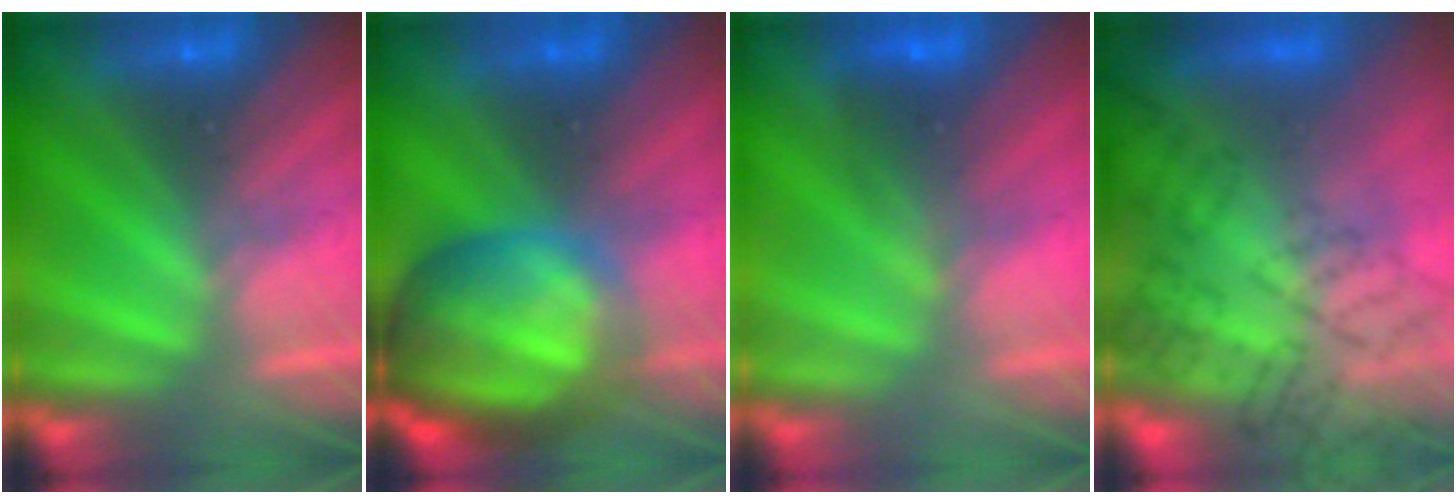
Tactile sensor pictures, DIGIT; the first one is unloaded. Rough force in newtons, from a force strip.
{"total": 8.6}
{"total": 1.8}
{"total": 11.6}